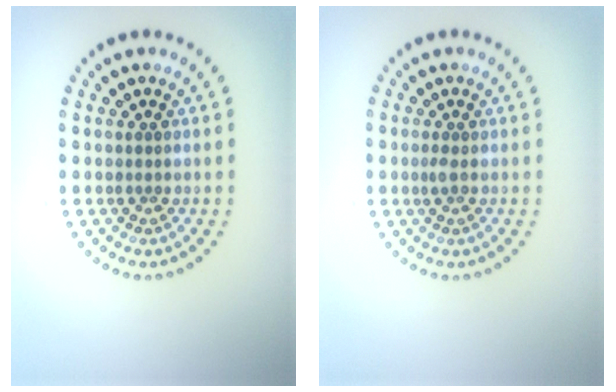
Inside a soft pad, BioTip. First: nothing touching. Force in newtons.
{"total": 0.6, "press": 0.5, "slide": 0.3}